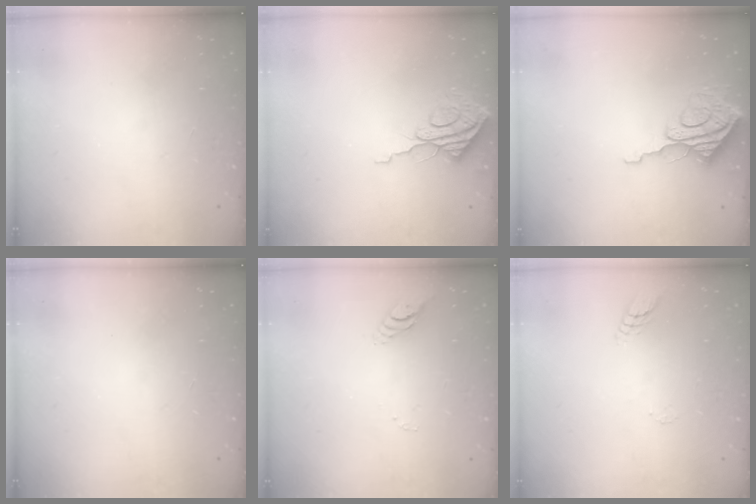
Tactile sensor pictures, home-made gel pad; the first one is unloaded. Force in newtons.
{"total": 10.1, "press": 10.0, "slide": 0.9}
{"total": 10.5, "press": 10.4, "slide": 1.2}
{"total": 0.0}
{"total": 4.8, "press": 4.8, "slide": 0.5}
{"total": 5.5, "press": 5.5, "slide": 0.5}